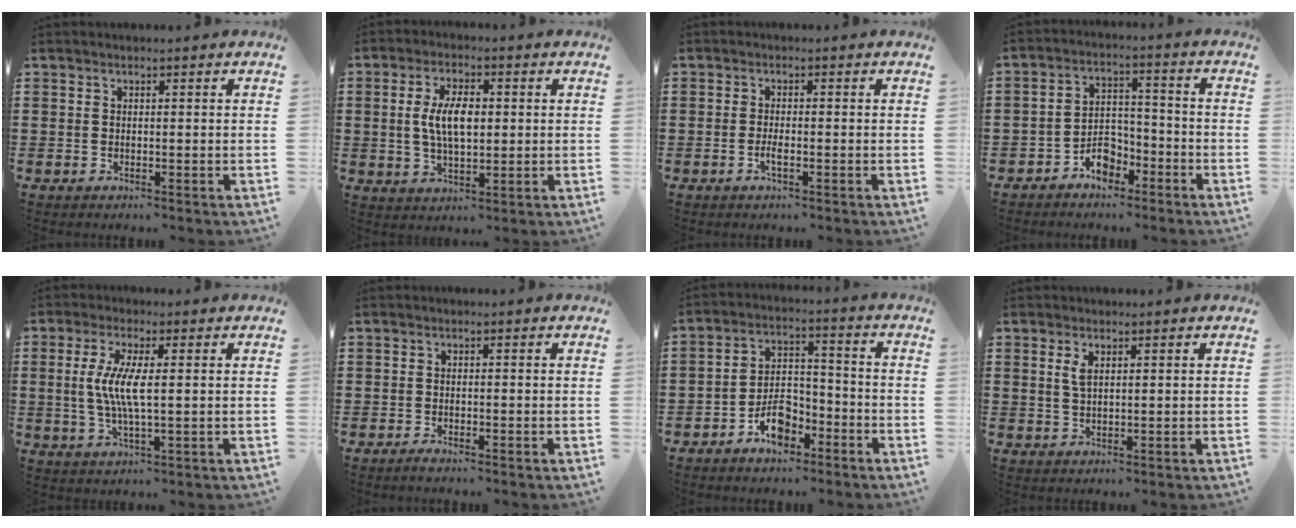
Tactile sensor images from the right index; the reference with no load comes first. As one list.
[{"total": 6.8, "force": [0.5, 3.1, 6.1], "torque": [-0.119, 0.005, 0.002]}, {"total": 1.9, "force": [-0.8, 0.3, 1.7], "torque": [-0.038, -0.005, -0.017]}, {"total": 5.0, "force": [-3.7, 2.7, 2.0], "torque": [-0.043, 0.011, -0.072]}, {"total": 6.1, "force": [0.3, 1.1, 6.0], "torque": [-0.126, -0.007, -0.001]}, {"total": 0.9, "force": [-0.8, 0.0, 0.3], "torque": [-0.008, -0.004, -0.016]}, {"total": 6.6, "force": [-4.3, 3.3, 3.8], "torque": [-0.074, 0.014, -0.080]}, {"total": 2.1, "force": [0.8, 0.8, 1.8], "torque": [-0.039, 0.004, 0.013]}]